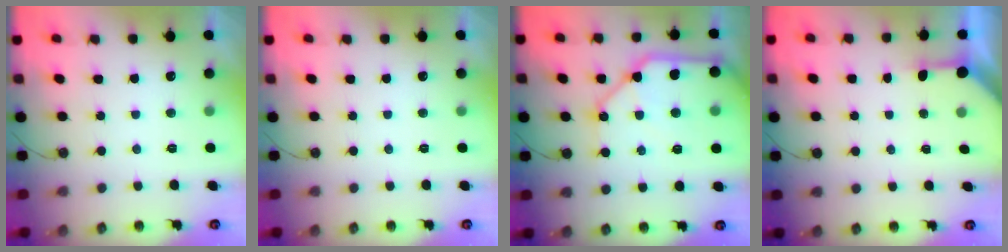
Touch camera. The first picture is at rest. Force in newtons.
{"total": 0.0}
{"total": 15.9, "press": 15.7, "slide": 2.1}
{"total": 2.7, "press": 2.6, "slide": 0.3}